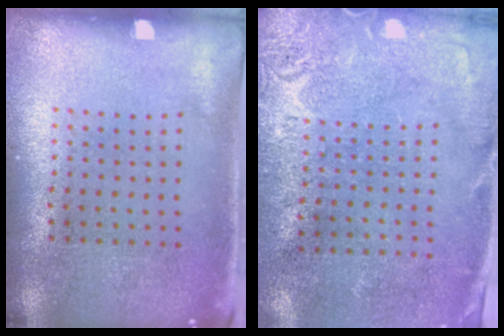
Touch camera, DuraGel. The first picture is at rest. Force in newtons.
{"total": 2.8, "press": 2.3, "slide": 1.5}